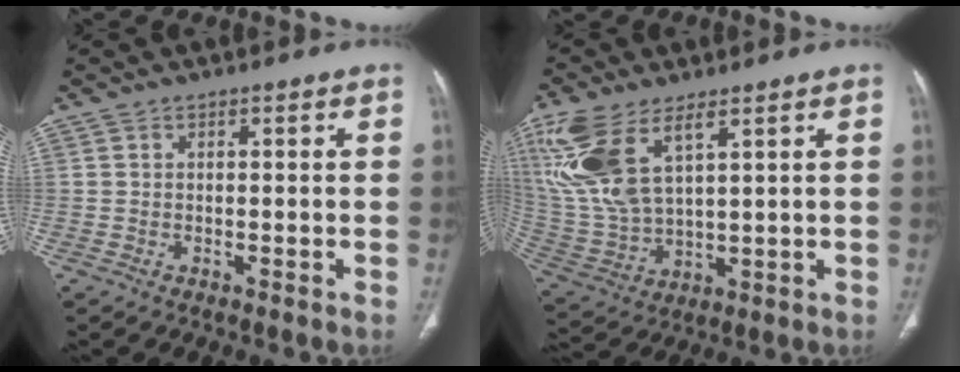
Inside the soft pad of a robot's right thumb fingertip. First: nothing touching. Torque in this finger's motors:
{"motor_torque": [0.28, 0.86, 1.89, 0.88, 0.23]}